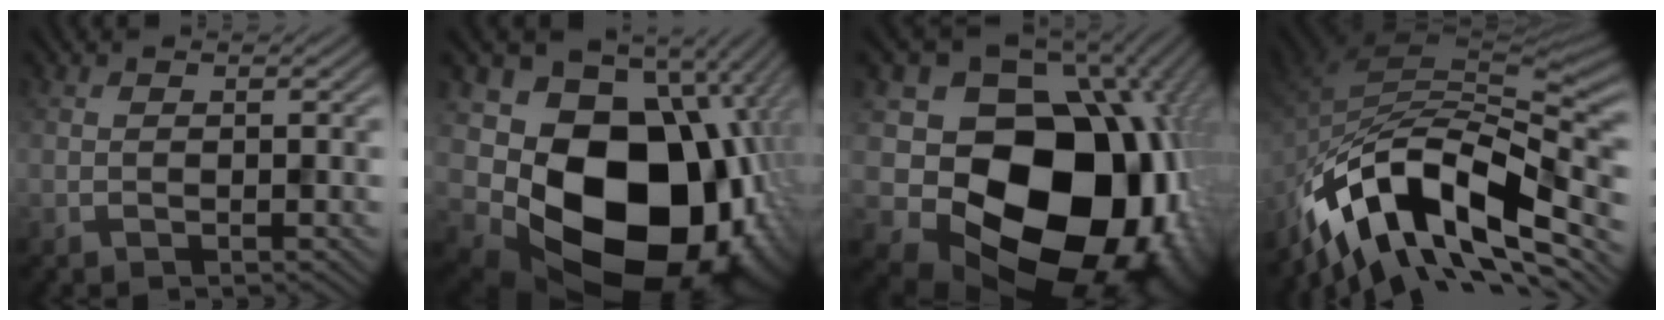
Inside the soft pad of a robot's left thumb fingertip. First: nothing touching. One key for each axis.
{"total": 21.0, "fx": -4.4, "fy": 16.7, "fz": 12.1, "tx": -0.241, "ty": -0.070, "tz": -0.031}
{"total": 21.2, "fx": -1.8, "fy": 17.3, "fz": 12.1, "tx": -0.225, "ty": -0.062, "tz": 0.019}
{"total": 14.9, "fx": -9.0, "fy": 7.4, "fz": 9.3, "tx": -0.190, "ty": 0.001, "tz": -0.162}